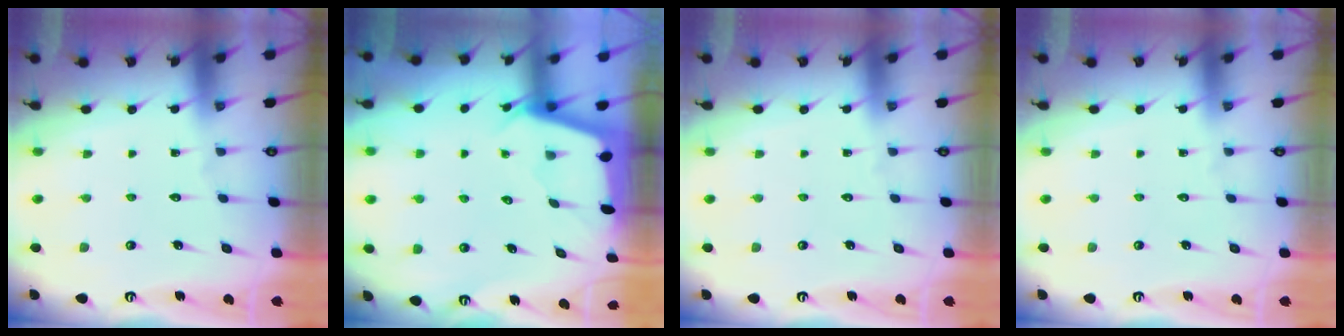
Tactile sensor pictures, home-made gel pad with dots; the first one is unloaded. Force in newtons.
{"total": 2.2, "press": 2.1, "slide": 0.3}
{"total": 0.0}
{"total": 0.0}